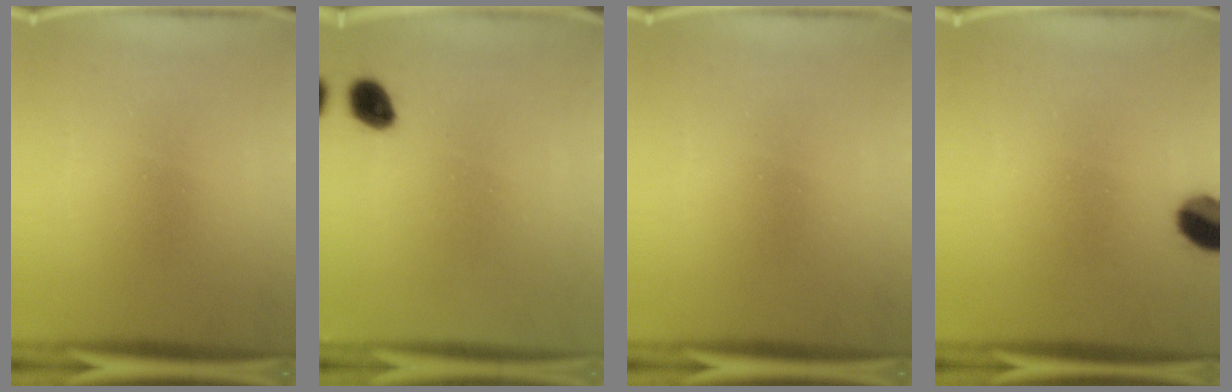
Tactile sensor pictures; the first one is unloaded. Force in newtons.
{"total": 4.1}
{"total": 0.0}
{"total": 7.2}